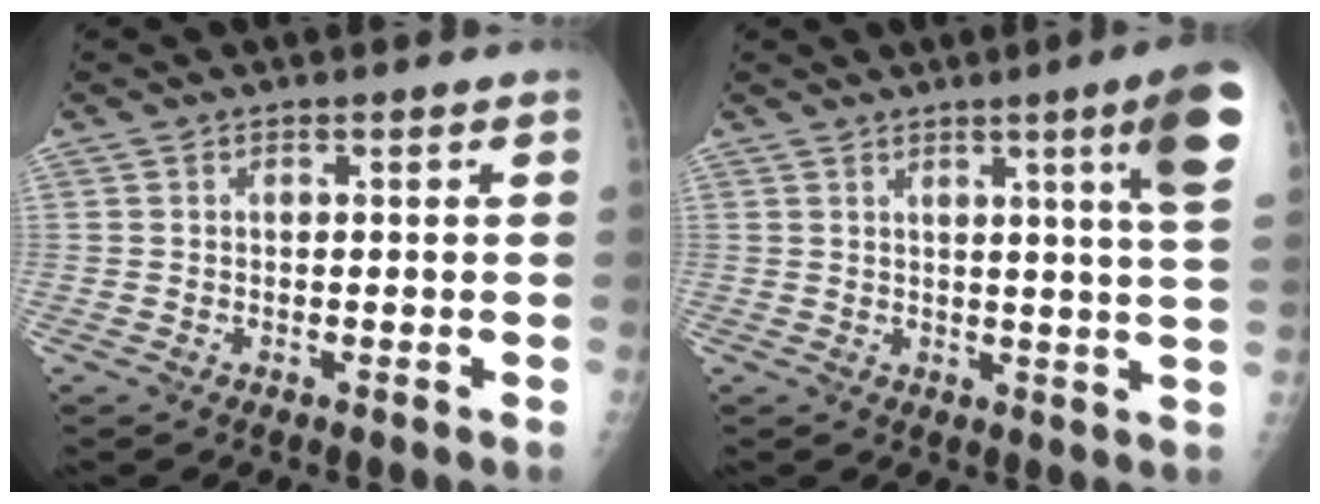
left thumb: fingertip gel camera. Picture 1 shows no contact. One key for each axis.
{"total": 11.0, "fx": 5.2, "fy": -0.5, "fz": 9.6, "tx": -0.126, "ty": -0.030, "tz": 0.058}